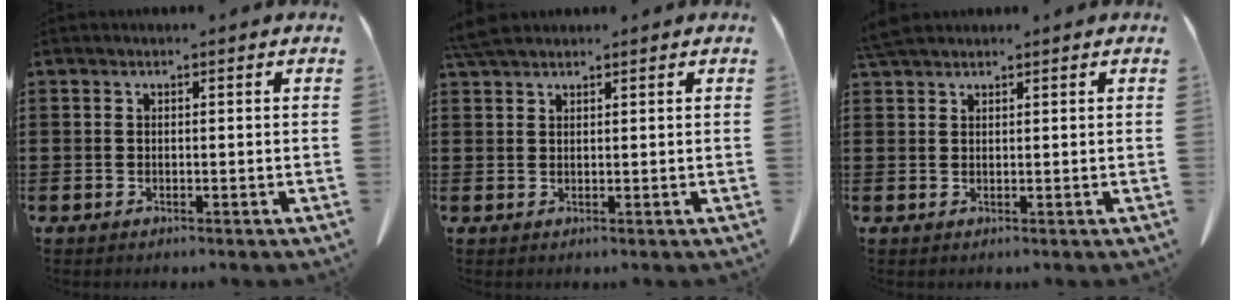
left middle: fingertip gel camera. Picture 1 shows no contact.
{"total": 3.2, "force": [2.7, 0.8, 1.6], "torque": [-0.040, 0.002, 0.052]}
{"total": 2.7, "force": [2.4, 0.6, 1.1], "torque": [-0.030, 0.001, 0.048]}